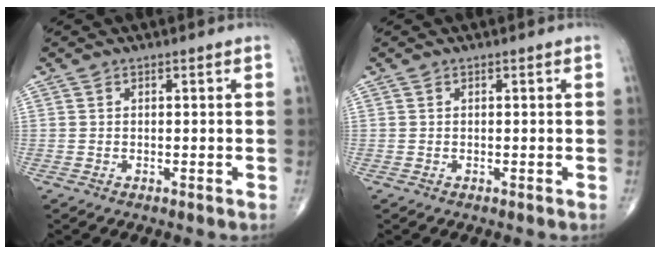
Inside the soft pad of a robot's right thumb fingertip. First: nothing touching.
{"total": 0.0}